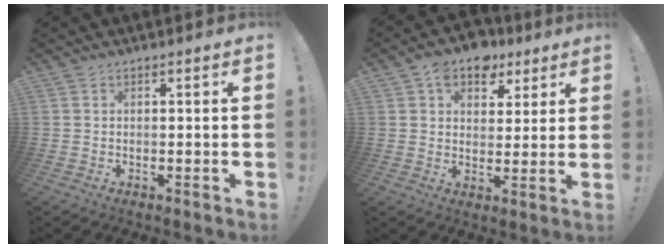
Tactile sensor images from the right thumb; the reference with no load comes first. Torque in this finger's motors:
{"motor_torque": [-0.07, 0.13, 0.86, 0.30, 0.00]}